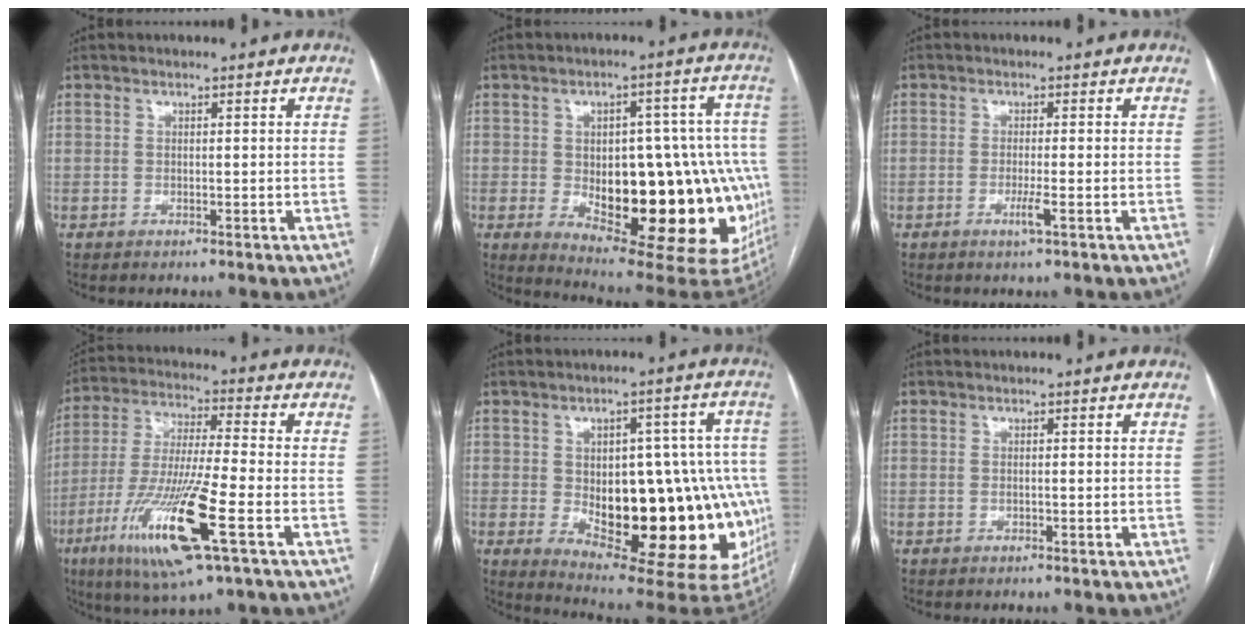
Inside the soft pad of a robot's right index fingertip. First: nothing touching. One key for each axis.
{"total": 25.2, "fx": -3.8, "fy": 9.7, "fz": 22.9, "tx": -0.234, "ty": 0.016, "tz": -0.027}
{"total": 2.3, "fx": -0.9, "fy": -0.3, "fz": 2.1, "tx": -0.040, "ty": -0.006, "tz": -0.017}
{"total": 16.9, "fx": -6.8, "fy": 1.0, "fz": 15.5, "tx": -0.322, "ty": -0.030, "tz": -0.123}
{"total": 24.9, "fx": -3.6, "fy": 10.1, "fz": 22.4, "tx": -0.236, "ty": 0.014, "tz": -0.025}
{"total": 0.0}